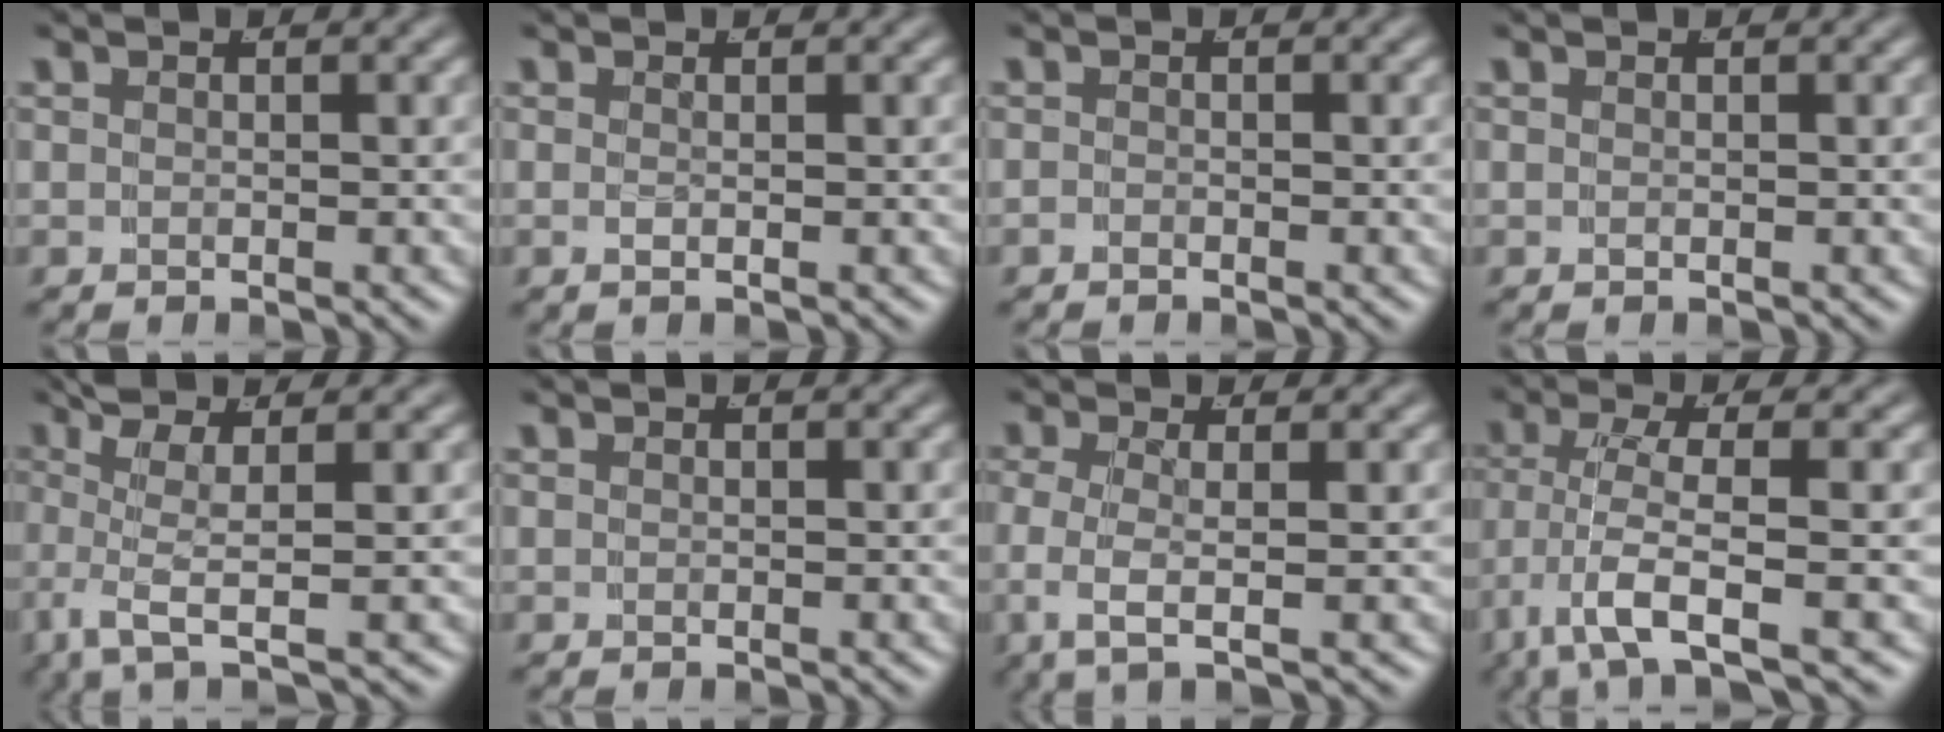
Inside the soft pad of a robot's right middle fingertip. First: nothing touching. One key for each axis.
{"total": 0.7, "fx": -0.1, "fy": -0.5, "fz": 0.5, "tx": -0.013, "ty": -0.007, "tz": 0.004}
{"total": 0.7, "fx": -0.7, "fy": -0.2, "fz": 0.0, "tx": 0.000, "ty": -0.008, "tz": -0.009}
{"total": 0.0}
{"total": 5.0, "fx": 0.6, "fy": 0.9, "fz": 4.9, "tx": -0.099, "ty": -0.006, "tz": 0.015}
{"total": 0.0}
{"total": 4.0, "fx": 0.0, "fy": 1.7, "fz": 3.7, "tx": -0.091, "ty": -0.012, "tz": 0.006}
{"total": 5.2, "fx": -2.4, "fy": 1.3, "fz": 4.5, "tx": -0.107, "ty": -0.031, "tz": -0.017}